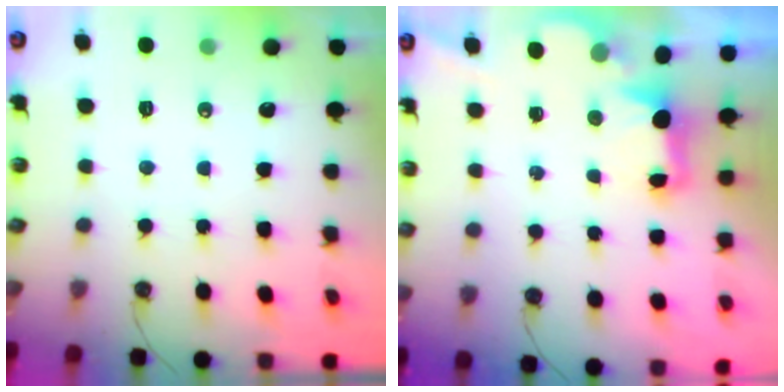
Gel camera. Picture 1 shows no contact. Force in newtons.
{"total": 2.4, "press": 2.2, "slide": 0.8}